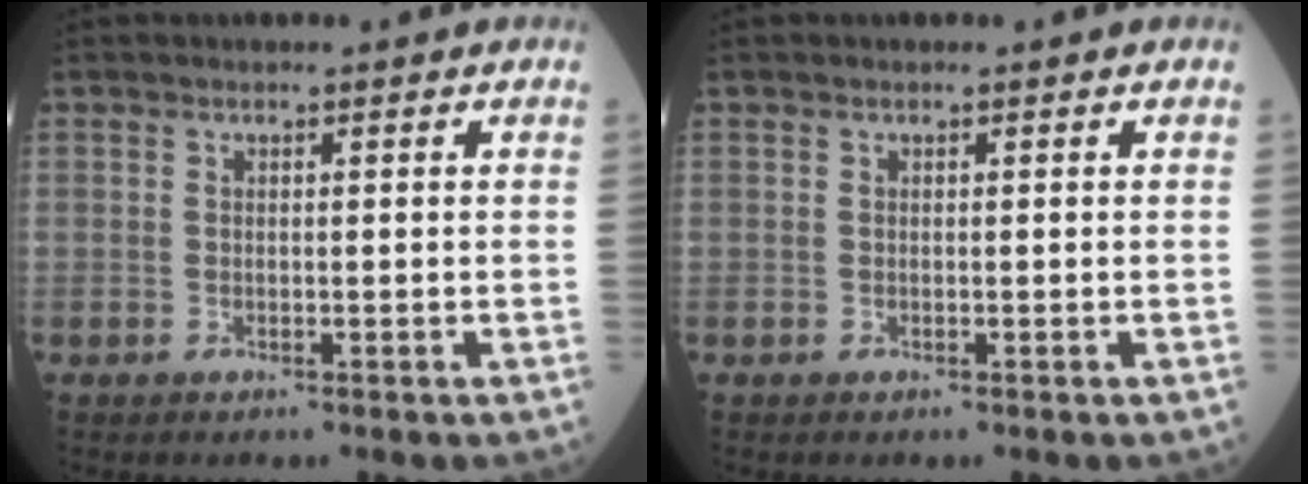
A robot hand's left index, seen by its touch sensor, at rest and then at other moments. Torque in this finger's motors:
{"motor_torque": [-0.22, 0.19, 0.01, -0.01]}